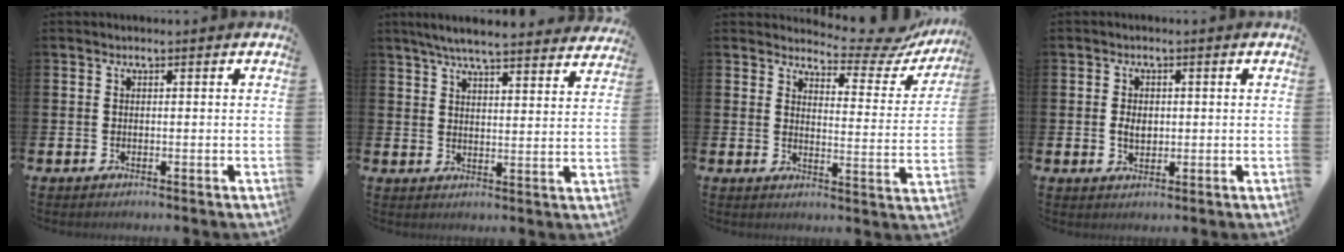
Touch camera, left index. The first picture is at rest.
{"total": 6.3, "force": [6.0, 0.4, 2.0], "torque": [-0.054, -0.030, 0.105]}
{"total": 6.1, "force": [5.8, 1.5, 1.5], "torque": [-0.028, -0.049, 0.093]}
{"total": 2.5, "force": [0.1, 1.8, 1.8], "torque": [-0.015, 0.000, -0.004]}